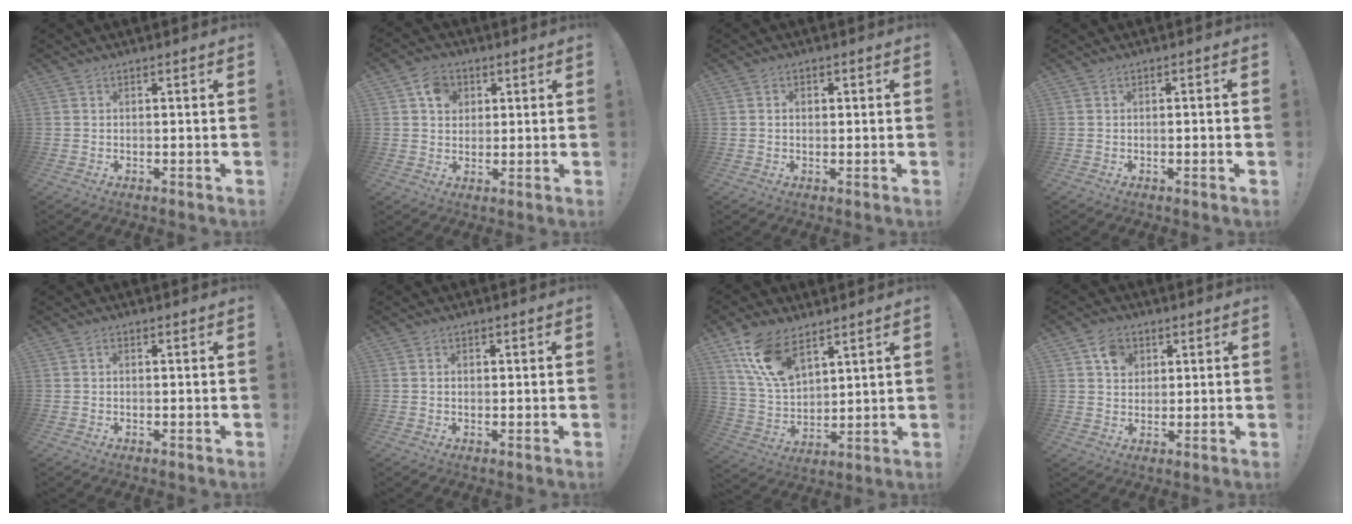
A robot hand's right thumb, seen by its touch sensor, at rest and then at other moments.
{"total": 7.7, "force": [3.1, 6.5, 2.6], "torque": [-0.038, -0.006, 0.059]}
{"total": 1.4, "force": [-0.1, 1.0, 0.9], "torque": [-0.016, 0.005, -0.004]}
{"total": 1.1, "force": [-0.6, -0.2, 0.9], "torque": [-0.021, 0.002, -0.009]}
{"total": 0.5, "force": [-0.1, 0.4, 0.4], "torque": [-0.008, 0.003, -0.002]}
{"total": 0.8, "force": [-0.1, 0.6, 0.5], "torque": [-0.009, 0.002, -0.003]}
{"total": 14.9, "force": [9.3, 7.9, 8.6], "torque": [-0.182, -0.038, 0.180]}
{"total": 6.7, "force": [3.1, 5.6, 2.0], "torque": [-0.025, -0.009, 0.058]}